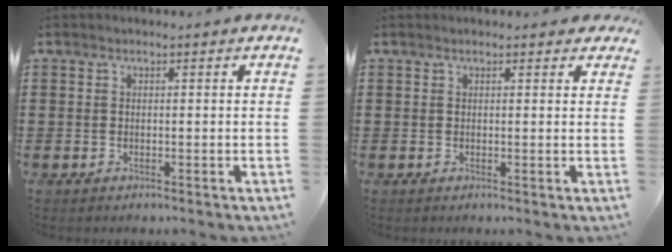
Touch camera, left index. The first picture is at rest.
{"total": 1.0, "force": [0.8, 0.7, 0.2], "torque": [0.001, 0.003, 0.012]}